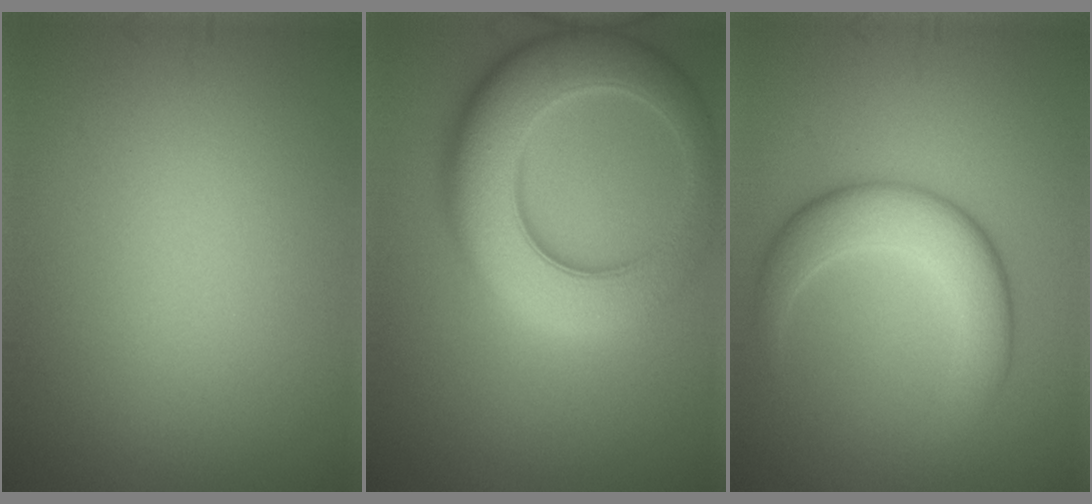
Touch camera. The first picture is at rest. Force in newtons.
{"total": 9.9, "press": 9.8, "slide": 0.5}
{"total": 5.5, "press": 5.5, "slide": 0.1}